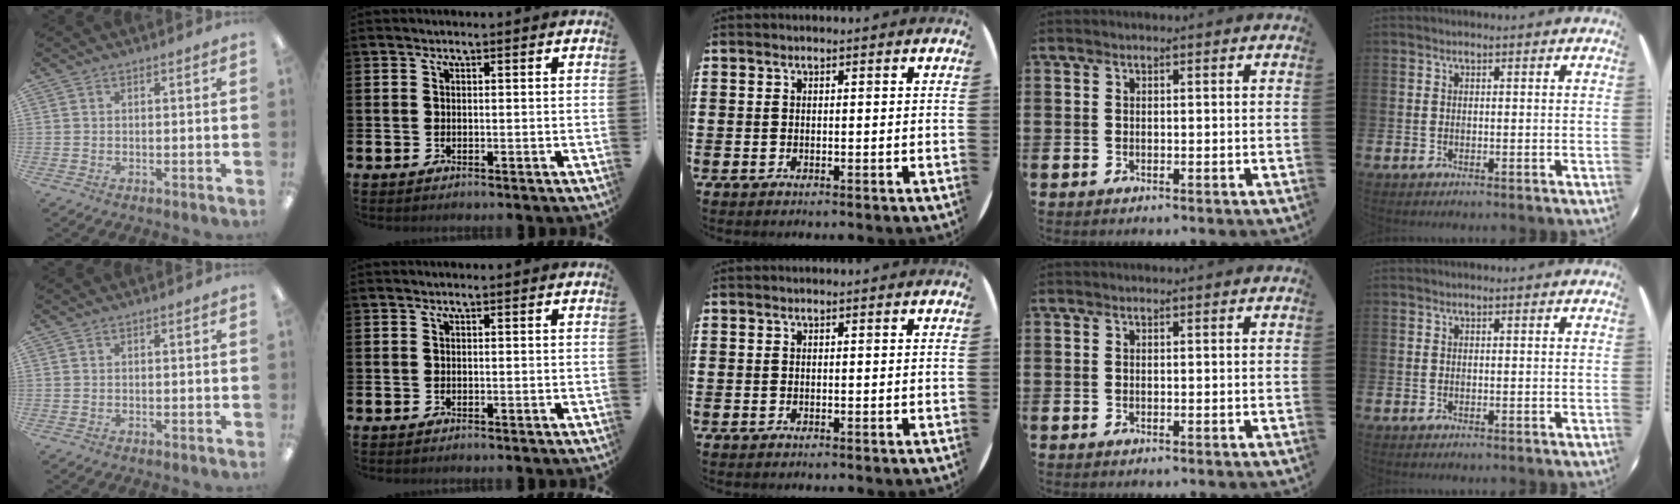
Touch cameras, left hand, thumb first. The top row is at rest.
{}